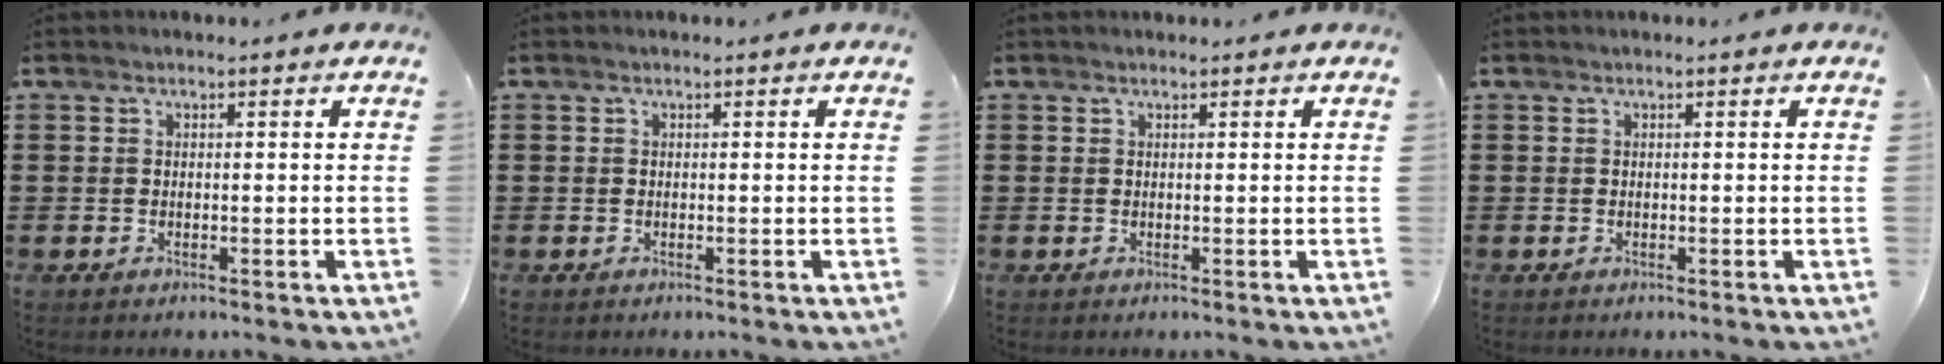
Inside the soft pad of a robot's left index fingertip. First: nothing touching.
{"total": 0.0}
{"total": 0.0}
{"total": 0.0}